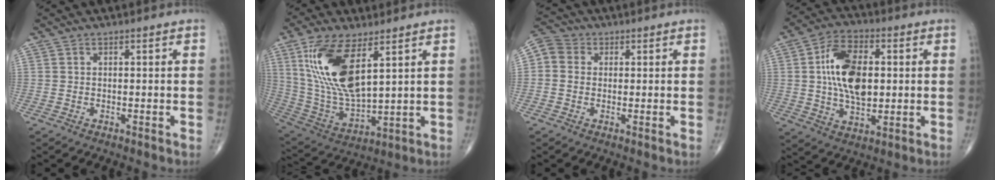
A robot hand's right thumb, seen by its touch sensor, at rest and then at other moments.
{"total": 17.5, "force": [6.9, 7.1, 14.5], "torque": [-0.290, -0.027, 0.145]}
{"total": 5.3, "force": [0.4, 4.8, 2.3], "torque": [-0.036, 0.014, -0.002]}
{"total": 14.3, "force": [1.6, 8.1, 11.6], "torque": [-0.193, 0.005, 0.026]}